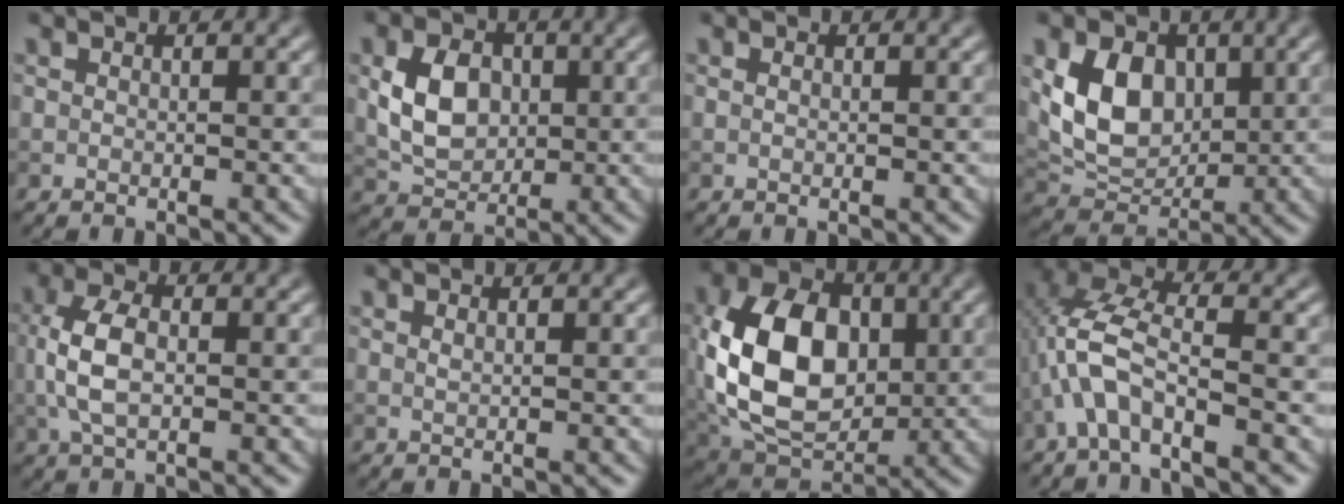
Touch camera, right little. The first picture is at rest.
{"total": 5.0, "force": [0.4, 3.8, 3.3], "torque": [-0.072, -0.002, 0.008]}
{"total": 0.0}
{"total": 6.5, "force": [1.2, 4.8, 4.2], "torque": [-0.079, -0.005, 0.025]}
{"total": 4.4, "force": [-0.1, 2.4, 3.7], "torque": [-0.088, 0.003, -0.004]}
{"total": 0.5, "force": [0.4, 0.1, 0.3], "torque": [-0.004, -0.002, 0.004]}
{"total": 12.0, "force": [0.4, 8.4, 8.6], "torque": [-0.179, 0.002, 0.007]}
{"total": 5.7, "force": [-2.5, 2.0, 4.7], "torque": [-0.104, 0.014, -0.053]}